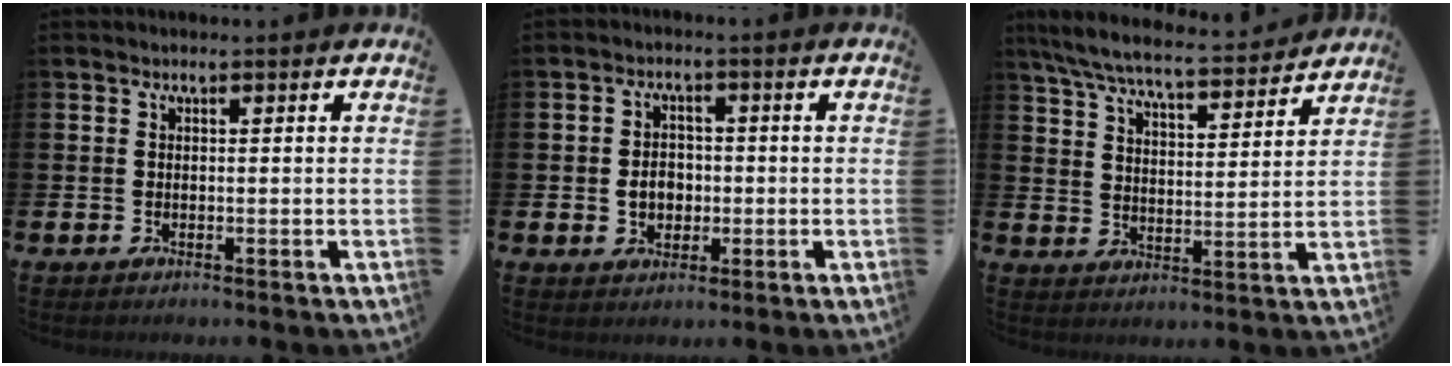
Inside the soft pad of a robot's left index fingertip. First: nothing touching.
{"total": 3.5, "force": [-0.6, 2.9, 2.0], "torque": [-0.022, -0.002, -0.020]}
{"total": 7.5, "force": [7.0, 0.9, 2.6], "torque": [-0.083, -0.043, 0.121]}